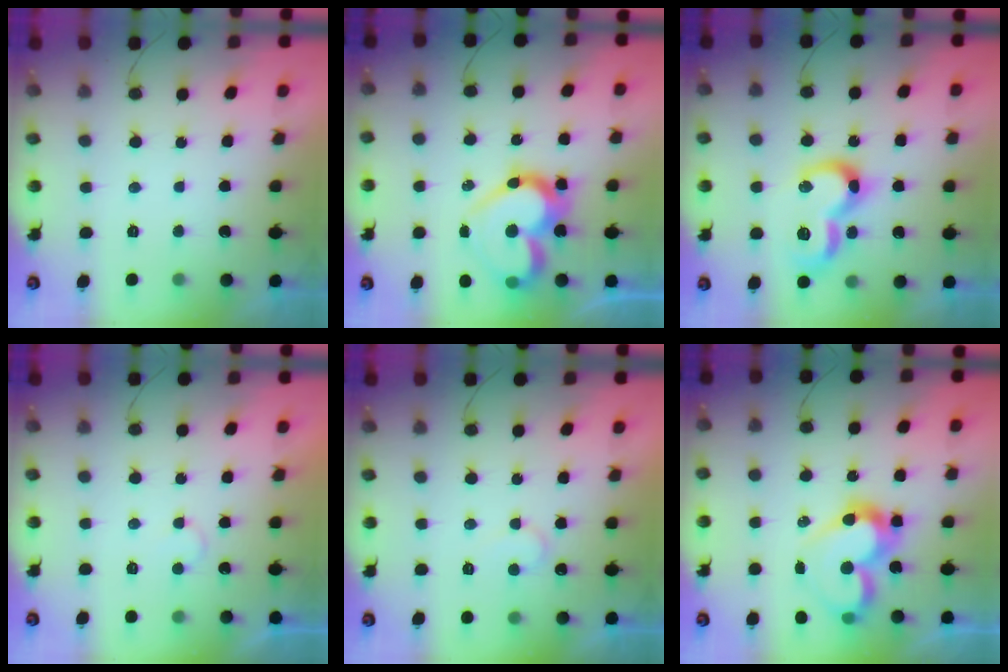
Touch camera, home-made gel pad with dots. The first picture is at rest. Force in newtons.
{"total": 18.1, "press": 18.0, "slide": 1.6}
{"total": 15.6, "press": 15.6, "slide": 1.0}
{"total": 3.5, "press": 3.5, "slide": 0.3}
{"total": 5.8, "press": 5.8, "slide": 0.4}
{"total": 14.6, "press": 14.2, "slide": 3.1}